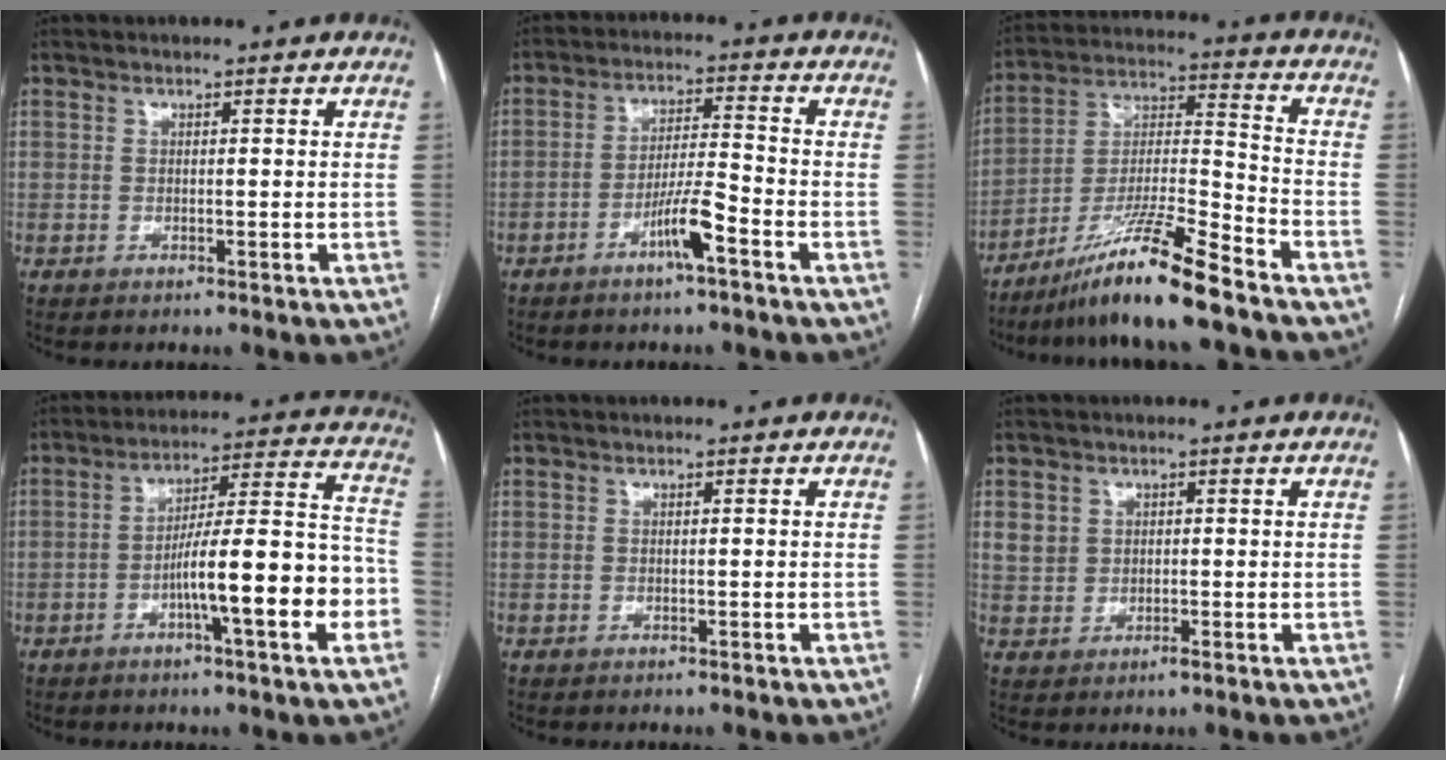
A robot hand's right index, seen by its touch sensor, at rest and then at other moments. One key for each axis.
{"total": 6.2, "fx": -3.5, "fy": 0.2, "fz": 5.1, "tx": -0.097, "ty": 0.003, "tz": -0.065}
{"total": 13.8, "fx": -10.4, "fy": -0.6, "fz": 9.0, "tx": -0.171, "ty": -0.011, "tz": -0.187}
{"total": 15.3, "fx": -4.8, "fy": 1.1, "fz": 14.5, "tx": -0.214, "ty": 0.018, "tz": -0.073}
{"total": 0.0}
{"total": 2.9, "fx": 0.8, "fy": 2.6, "fz": 1.1, "tx": -0.021, "ty": 0.004, "tz": 0.017}